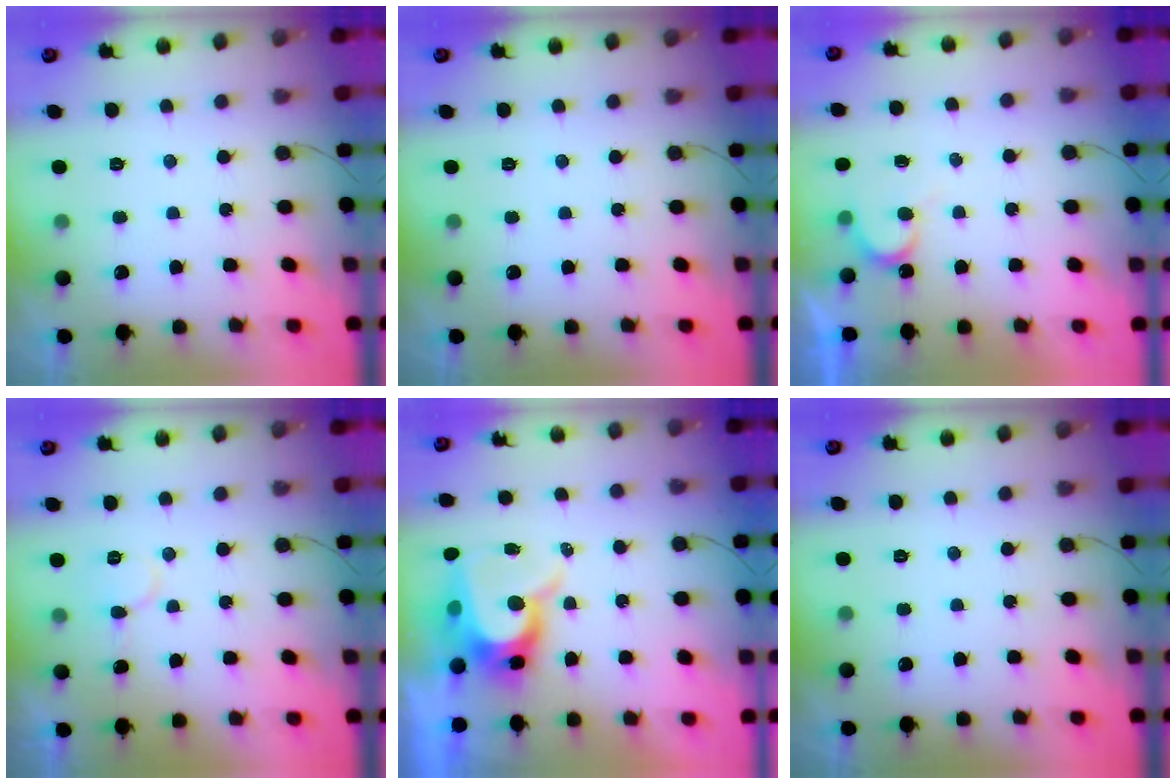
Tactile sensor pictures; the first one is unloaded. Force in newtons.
{"total": 0.0}
{"total": 4.5, "press": 4.4, "slide": 0.4}
{"total": 6.0, "press": 6.0, "slide": 0.4}
{"total": 13.3, "press": 13.3, "slide": 0.7}
{"total": 0.0}